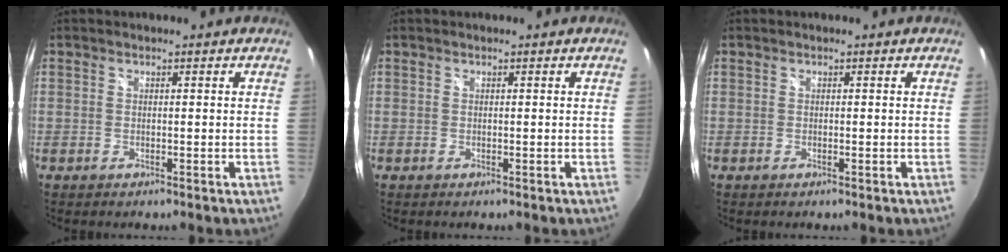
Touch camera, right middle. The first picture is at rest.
{"total": 0.0}
{"total": 0.0}